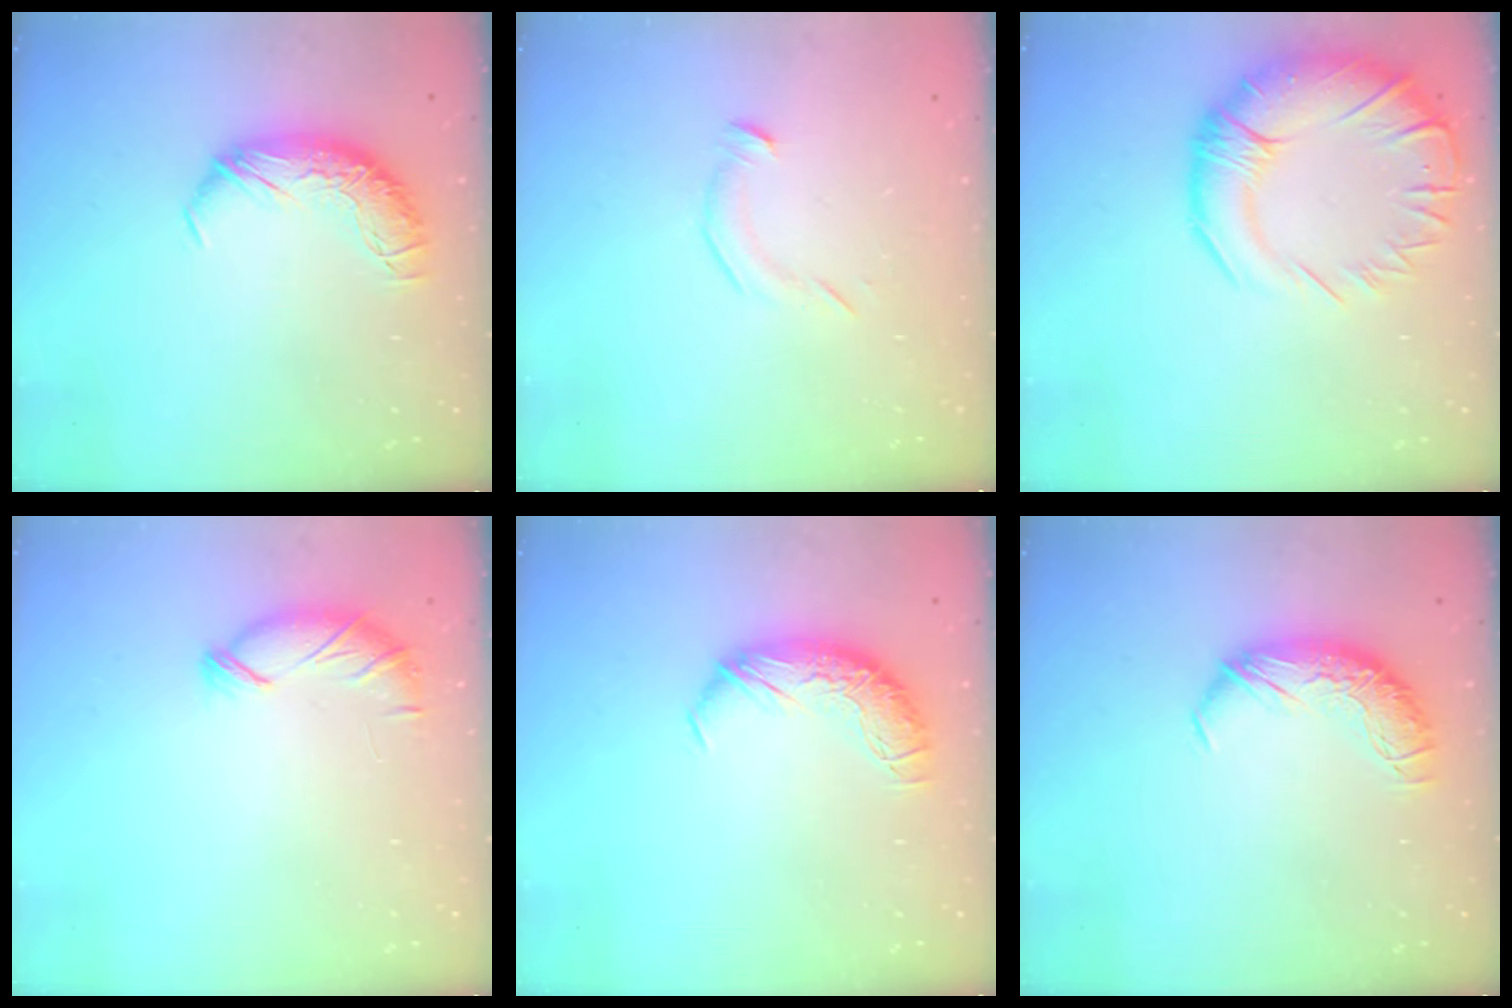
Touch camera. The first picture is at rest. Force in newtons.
{"total": 5.6, "press": 5.6, "slide": 0.3}
{"total": 9.1, "press": 7.5, "slide": 5.2}
{"total": 6.4, "press": 6.4, "slide": 0.6}
{"total": 0.0}
{"total": 0.0}